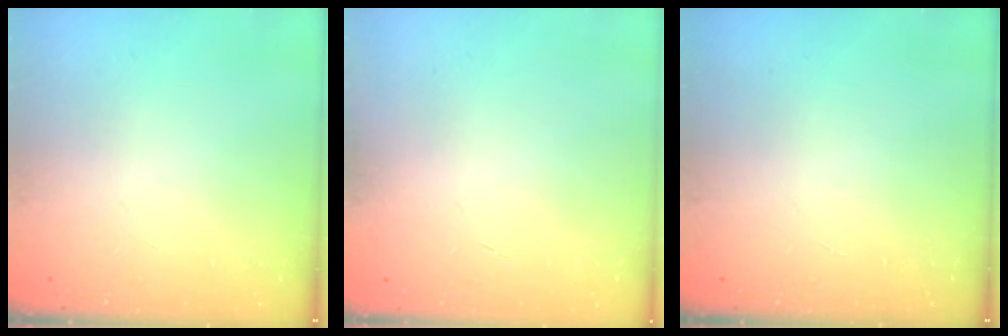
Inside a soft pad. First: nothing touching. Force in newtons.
{"total": 0.0}
{"total": 0.0}